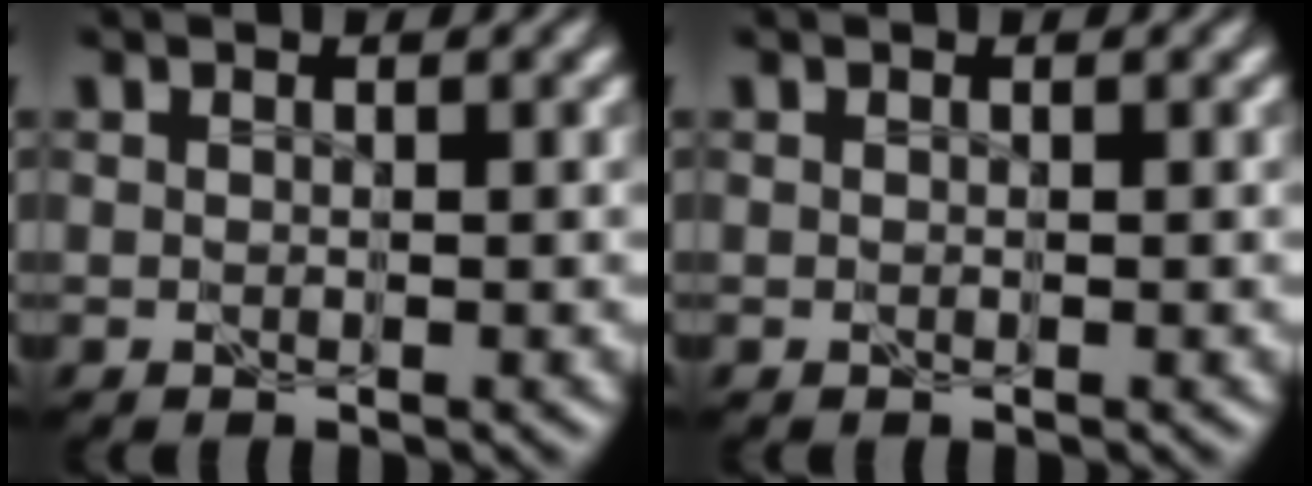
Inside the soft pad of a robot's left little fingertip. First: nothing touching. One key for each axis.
{"total": 0.0}